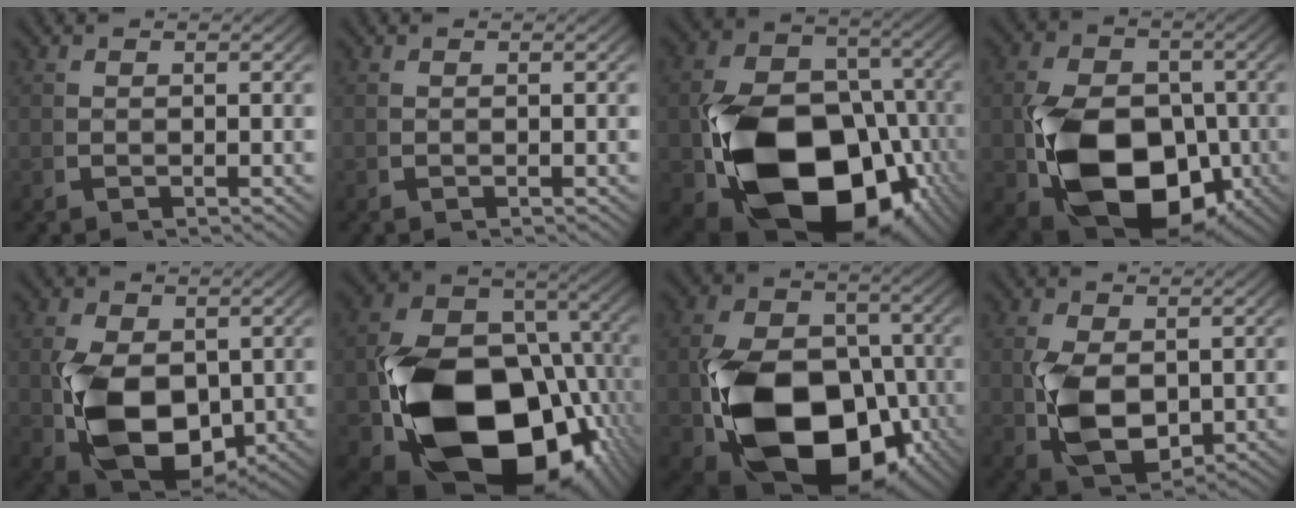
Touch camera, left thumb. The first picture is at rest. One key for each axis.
{"total": 0.0}
{"total": 23.2, "fx": -6.0, "fy": 15.6, "fz": 16.0, "tx": -0.300, "ty": -0.102, "tz": -0.048}
{"total": 16.2, "fx": -3.8, "fy": 11.1, "fz": 11.2, "tx": -0.227, "ty": -0.084, "tz": -0.020}
{"total": 11.6, "fx": -1.9, "fy": 7.9, "fz": 8.2, "tx": -0.188, "ty": -0.072, "tz": 0.004}
{"total": 25.8, "fx": -6.2, "fy": 17.3, "fz": 18.1, "tx": -0.337, "ty": -0.108, "tz": -0.048}
{"total": 19.8, "fx": -5.1, "fy": 13.3, "fz": 13.6, "tx": -0.266, "ty": -0.091, "tz": -0.038}
{"total": 7.2, "fx": -0.7, "fy": 4.9, "fz": 5.2, "tx": -0.132, "ty": -0.040, "tz": 0.009}